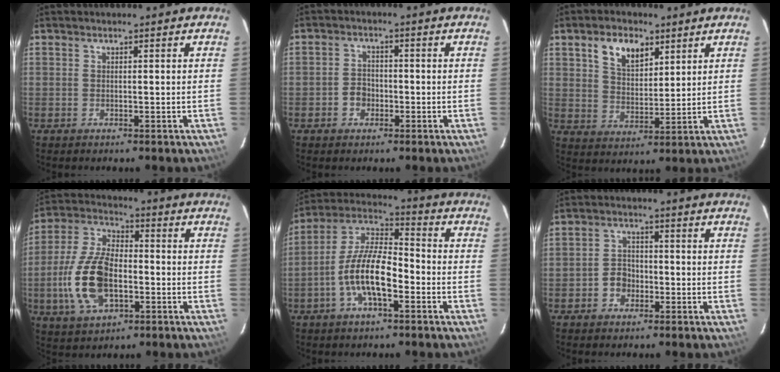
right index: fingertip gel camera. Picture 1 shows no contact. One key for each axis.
{"total": 3.3, "fx": -1.4, "fy": 2.8, "fz": 1.2, "tx": -0.025, "ty": 0.008, "tz": -0.021}
{"total": 8.3, "fx": 4.2, "fy": 3.5, "fz": 6.2, "tx": -0.117, "ty": 0.011, "tz": 0.080}
{"total": 15.2, "fx": -3.6, "fy": 8.2, "fz": 12.2, "tx": -0.261, "ty": 0.006, "tz": -0.063}
{"total": 12.6, "fx": -4.5, "fy": 4.6, "fz": 10.8, "tx": -0.221, "ty": 0.005, "tz": -0.086}
{"total": 4.1, "fx": -1.8, "fy": 3.4, "fz": 1.4, "tx": -0.029, "ty": 0.011, "tz": -0.026}